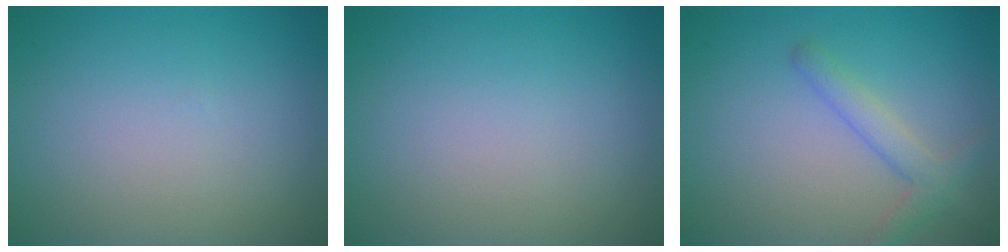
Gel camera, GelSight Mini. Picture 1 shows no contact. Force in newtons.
{"total": 0.0}
{"total": 2.5, "press": 2.5, "slide": 0.1}